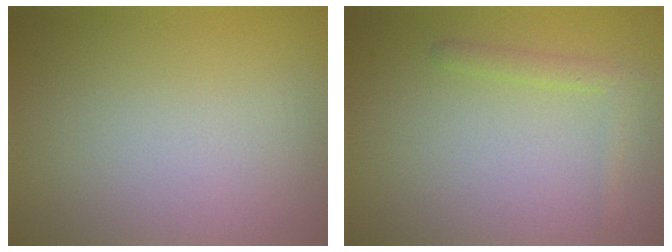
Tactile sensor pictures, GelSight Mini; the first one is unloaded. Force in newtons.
{"total": 1.5, "press": 1.5, "slide": 0.1}